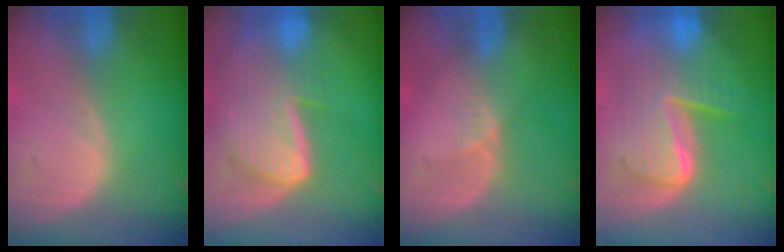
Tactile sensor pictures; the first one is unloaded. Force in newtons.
{"total": 9.1, "press": 8.0, "slide": 4.3}
{"total": 2.0, "press": 1.6, "slide": 1.3}
{"total": 10.3, "press": 10.2, "slide": 1.0}